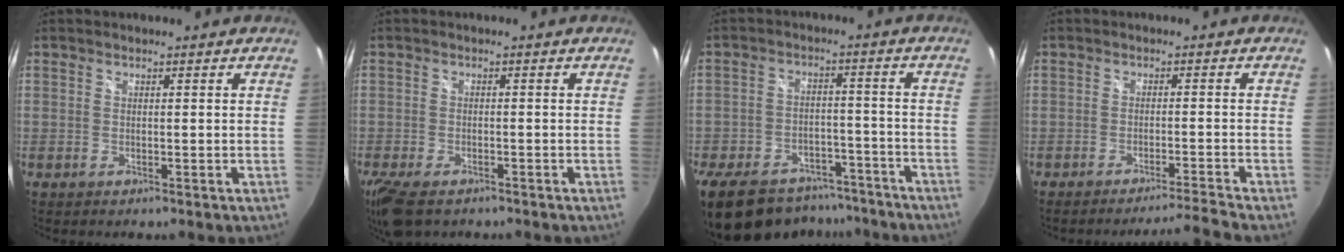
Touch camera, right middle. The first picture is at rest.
{"total": 7.9, "force": [-5.6, 3.5, 4.4], "torque": [-0.111, -0.031, -0.104]}
{"total": 21.3, "force": [-16.7, 10.1, 8.5], "torque": [-0.200, 0.007, -0.229]}
{"total": 5.2, "force": [-4.6, -2.4, 0.6], "torque": [-0.016, 0.006, -0.071]}